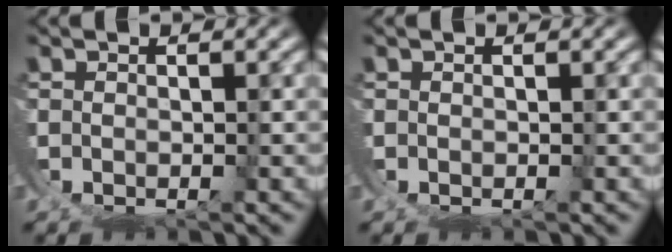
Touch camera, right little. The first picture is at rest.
{"total": 0.0}